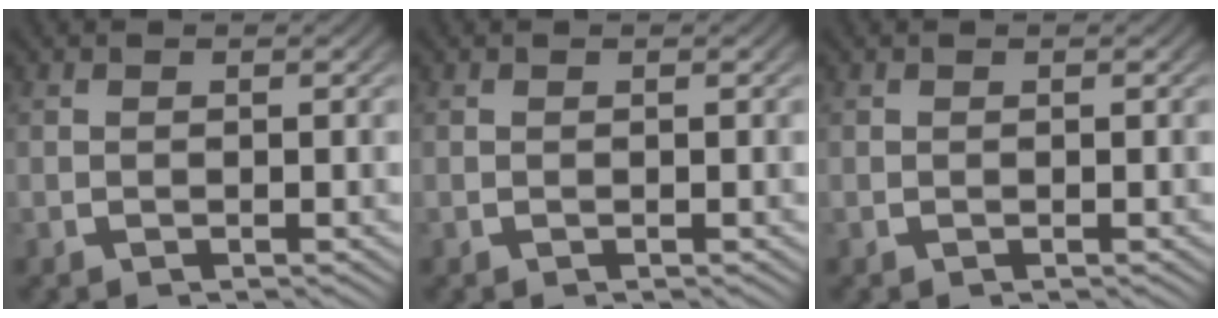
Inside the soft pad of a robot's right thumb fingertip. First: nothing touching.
{"total": 0.0}
{"total": 0.0}